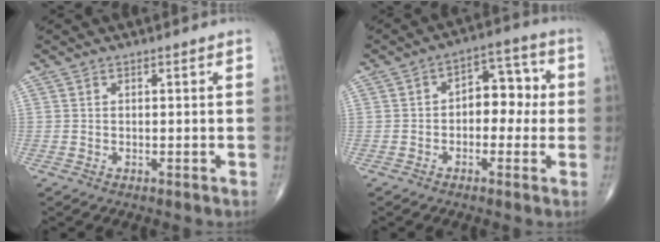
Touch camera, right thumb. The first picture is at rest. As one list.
[{"total": 8.2, "force": [-0.1, 5.4, 6.2], "torque": [-0.046, 0.030, -0.014]}]